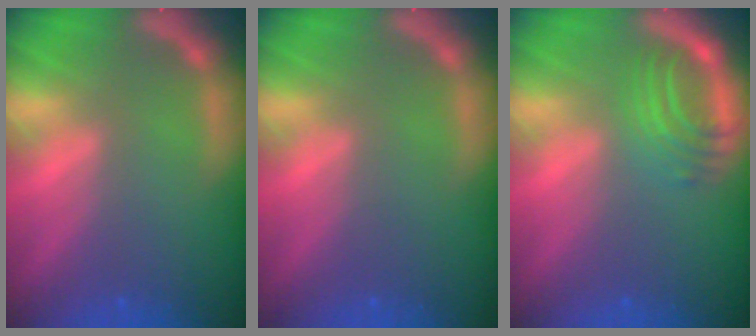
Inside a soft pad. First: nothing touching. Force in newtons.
{"total": 0.0}
{"total": 4.5}